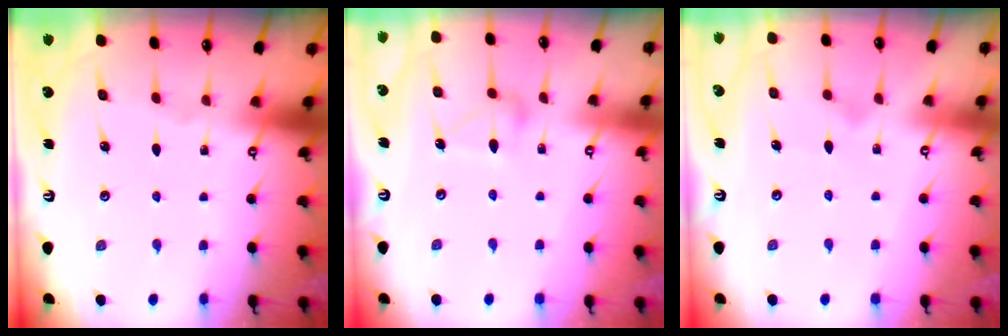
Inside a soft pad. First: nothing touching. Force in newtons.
{"total": 9.8, "press": 9.8, "slide": 0.1}
{"total": 7.5, "press": 7.5, "slide": 0.2}